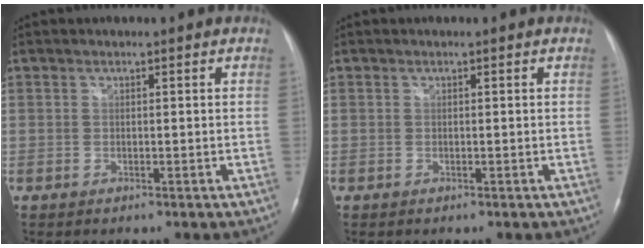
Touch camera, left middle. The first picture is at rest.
{"total": 0.0}